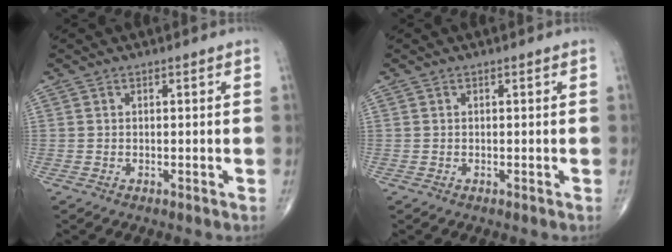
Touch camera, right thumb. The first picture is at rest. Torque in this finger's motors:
{"motor_torque": [-0.20, 0.13, 0.00, 0.00, 0.00]}